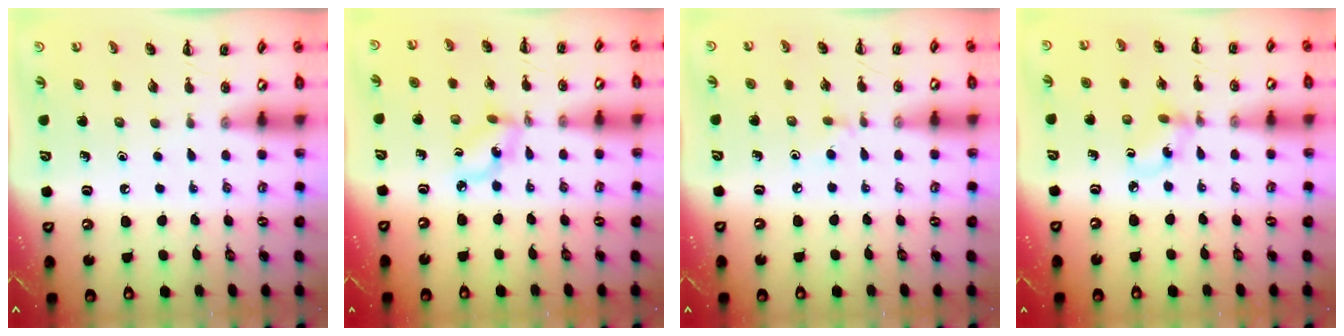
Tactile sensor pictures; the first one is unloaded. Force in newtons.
{"total": 4.0, "press": 3.9, "slide": 1.0}
{"total": 3.8, "press": 3.5, "slide": 1.4}
{"total": 2.8, "press": 2.8, "slide": 0.7}